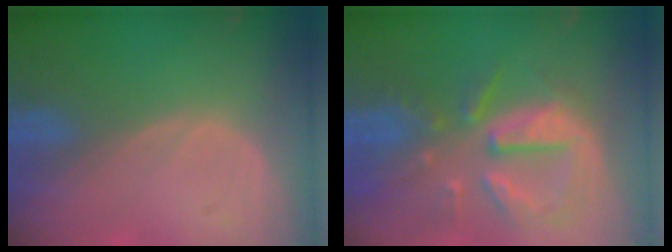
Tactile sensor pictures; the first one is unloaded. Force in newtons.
{"total": 10.9, "press": 9.5, "slide": 5.2}